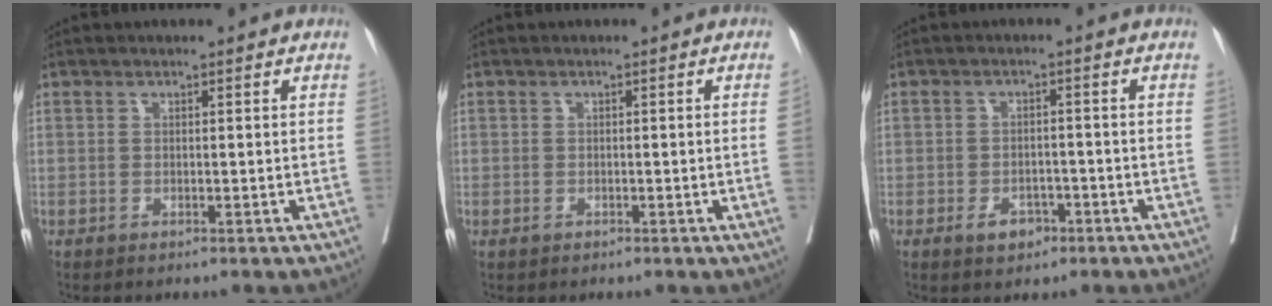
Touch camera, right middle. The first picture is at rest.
{"total": 0.9, "force": [-0.2, -0.1, 0.8], "torque": [-0.013, 0.004, -0.003]}
{"total": 3.5, "force": [-2.0, 2.2, 1.9], "torque": [-0.024, 0.005, -0.024]}